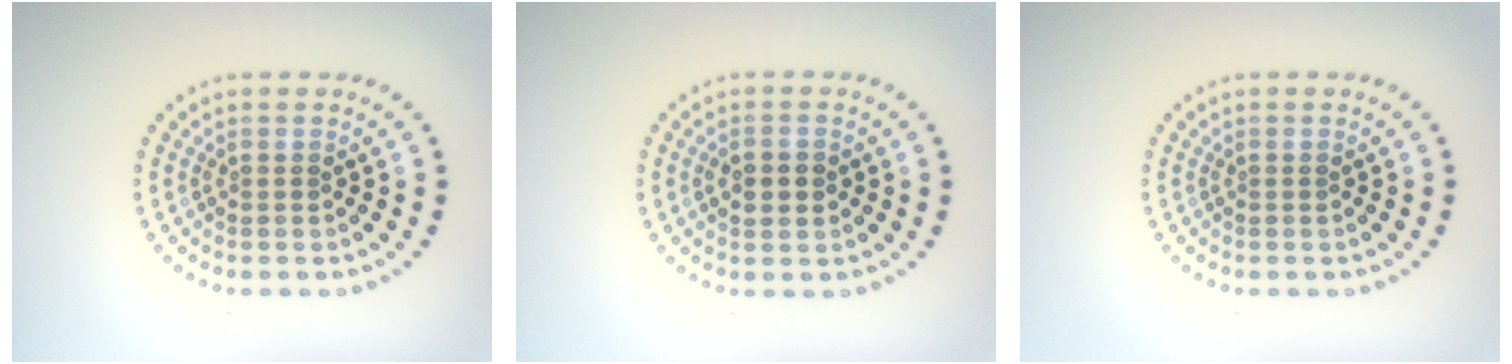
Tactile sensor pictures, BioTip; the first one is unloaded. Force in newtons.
{"total": 2.2, "press": 2.1, "slide": 0.3}
{"total": 0.0}